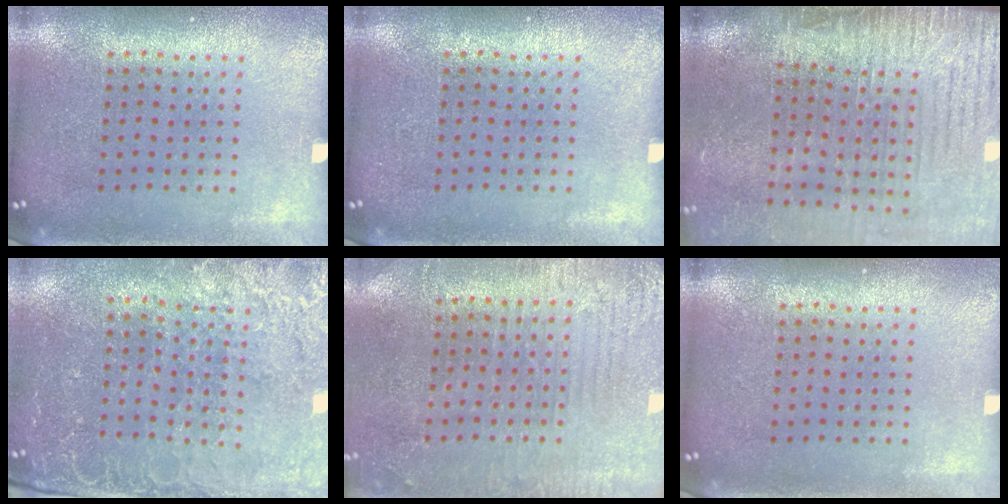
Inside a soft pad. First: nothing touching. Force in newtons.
{"total": 0.0}
{"total": 4.4, "press": 3.8, "slide": 2.2}
{"total": 3.1, "press": 2.9, "slide": 1.0}
{"total": 3.0, "press": 2.8, "slide": 1.1}
{"total": 0.0}